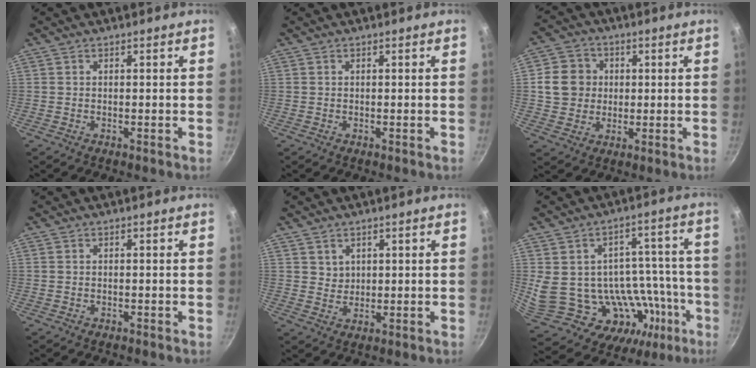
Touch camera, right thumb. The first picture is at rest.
{"total": 0.0}
{"total": 8.4, "force": [1.0, 7.7, 3.1], "torque": [-0.023, 0.010, 0.013]}
{"total": 0.0}
{"total": 2.5, "force": [1.3, 2.1, 0.5], "torque": [0.008, -0.003, 0.026]}
{"total": 25.4, "force": [-6.2, 17.9, 17.0], "torque": [-0.232, 0.038, -0.051]}